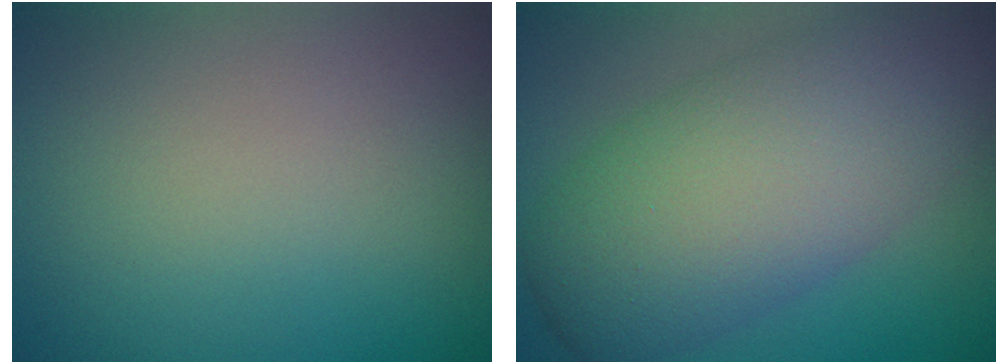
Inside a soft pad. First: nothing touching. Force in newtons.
{"total": 9.3, "press": 9.3, "slide": 0.6}